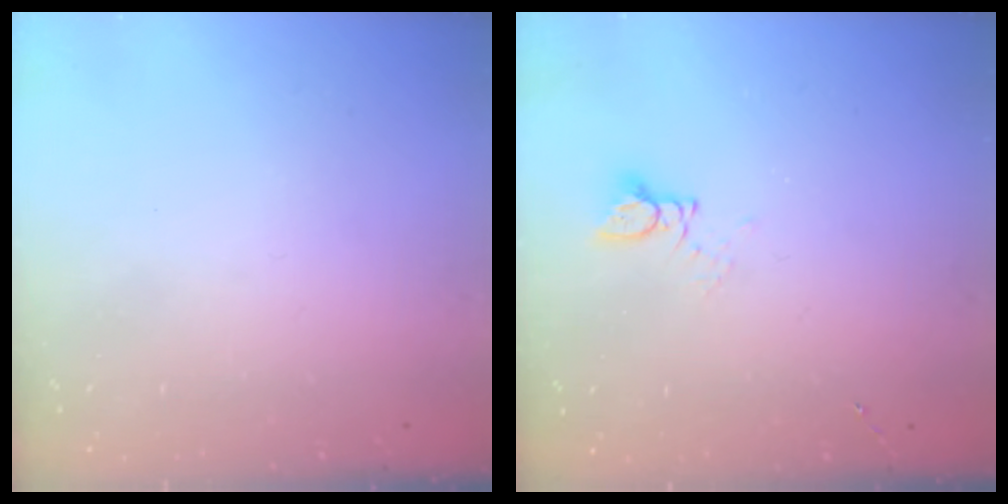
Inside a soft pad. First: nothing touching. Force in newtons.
{"total": 2.6, "press": 2.6, "slide": 0.3}